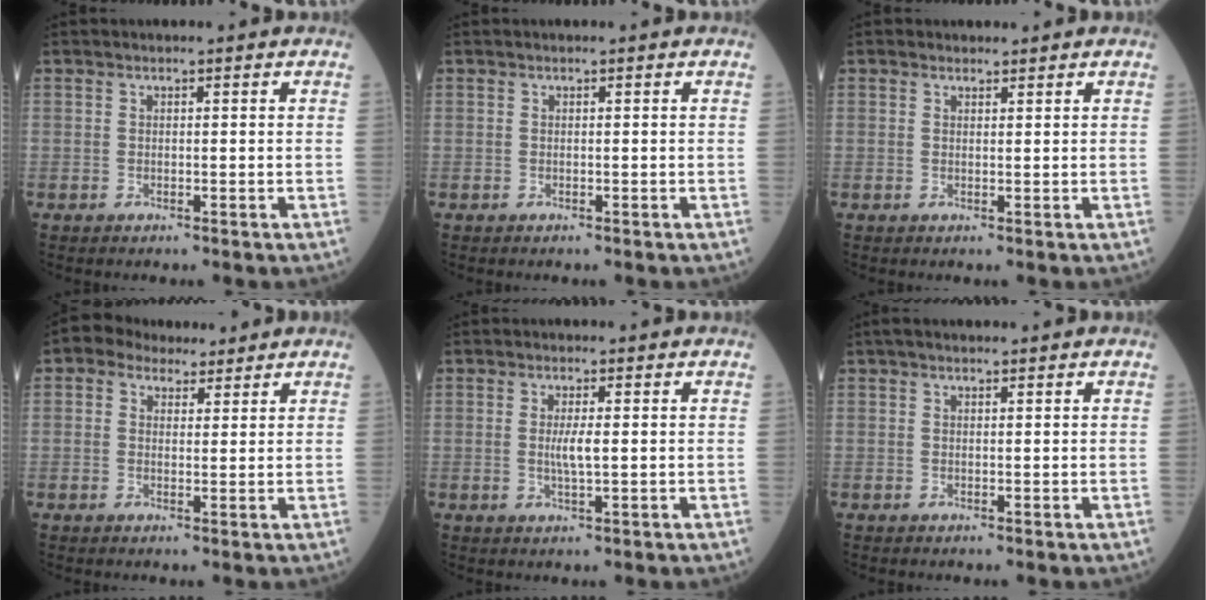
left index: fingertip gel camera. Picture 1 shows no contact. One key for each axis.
{"total": 0.0}
{"total": 1.0, "fx": 0.9, "fy": 0.4, "fz": -0.1, "tx": 0.003, "ty": 0.000, "tz": 0.011}
{"total": 5.2, "fx": 3.8, "fy": 3.1, "fz": 1.7, "tx": -0.023, "ty": 0.026, "tz": 0.067}
{"total": 2.5, "fx": 0.0, "fy": 0.2, "fz": 2.5, "tx": -0.047, "ty": -0.004, "tz": 0.002}
{"total": 2.9, "fx": 2.3, "fy": 0.7, "fz": 1.6, "tx": -0.018, "ty": 0.028, "tz": 0.037}